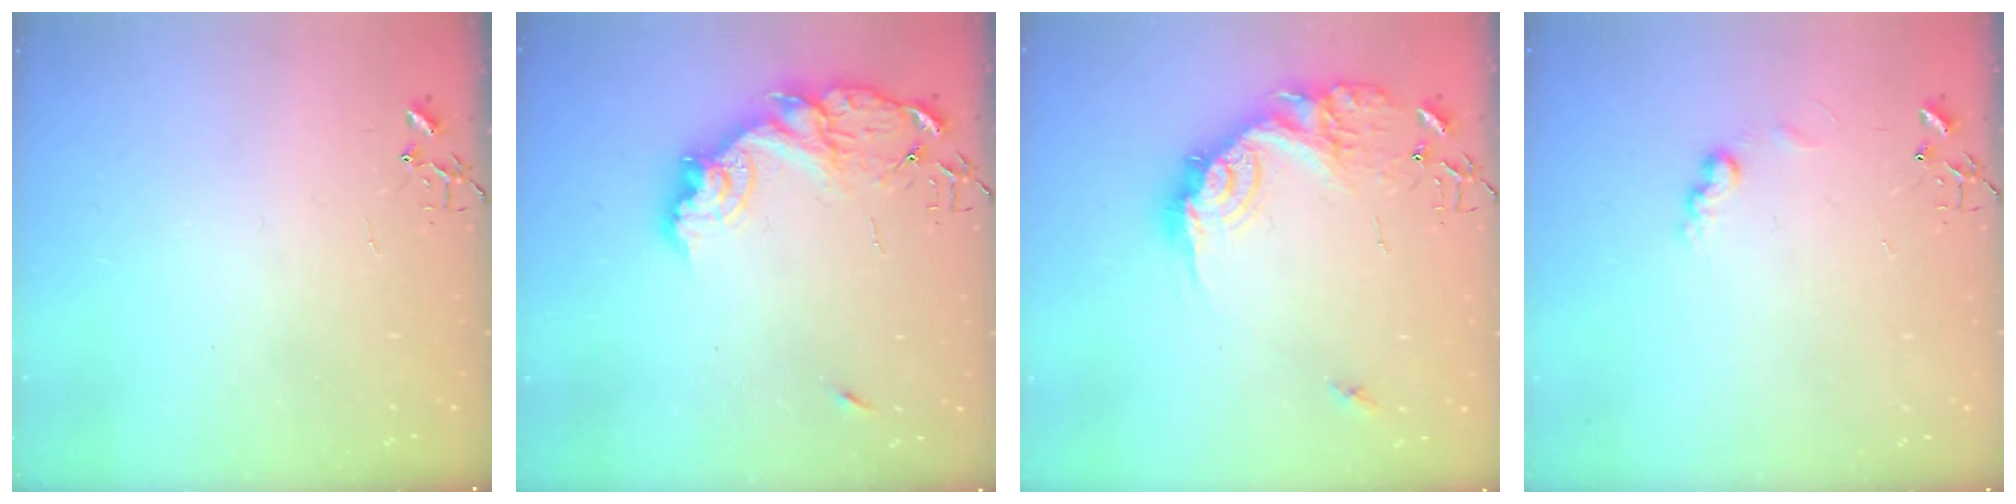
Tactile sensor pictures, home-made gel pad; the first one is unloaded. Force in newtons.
{"total": 15.3, "press": 15.2, "slide": 1.1}
{"total": 19.2, "press": 19.2, "slide": 1.0}
{"total": 6.4, "press": 6.4, "slide": 0.5}